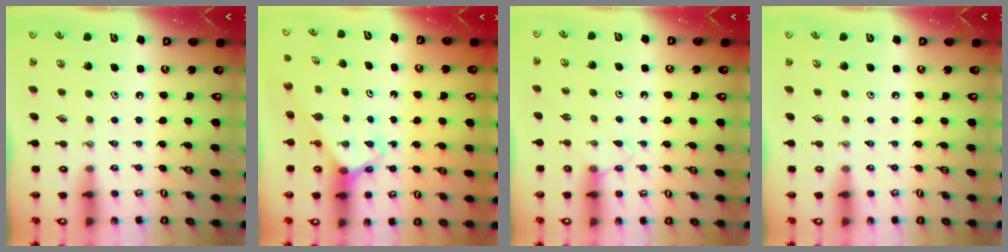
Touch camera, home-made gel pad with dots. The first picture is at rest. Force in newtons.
{"total": 2.6, "press": 2.6, "slide": 0.2}
{"total": 5.8, "press": 5.7, "slide": 0.7}
{"total": 0.0}